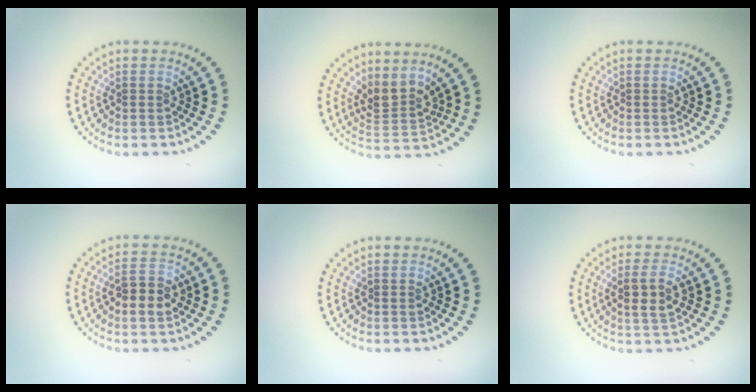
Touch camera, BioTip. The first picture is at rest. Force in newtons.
{"total": 2.9, "press": 2.1, "slide": 2.0}
{"total": 0.0}
{"total": 2.9, "press": 2.9, "slide": 0.3}
{"total": 0.0}
{"total": 2.4, "press": 2.3, "slide": 0.7}